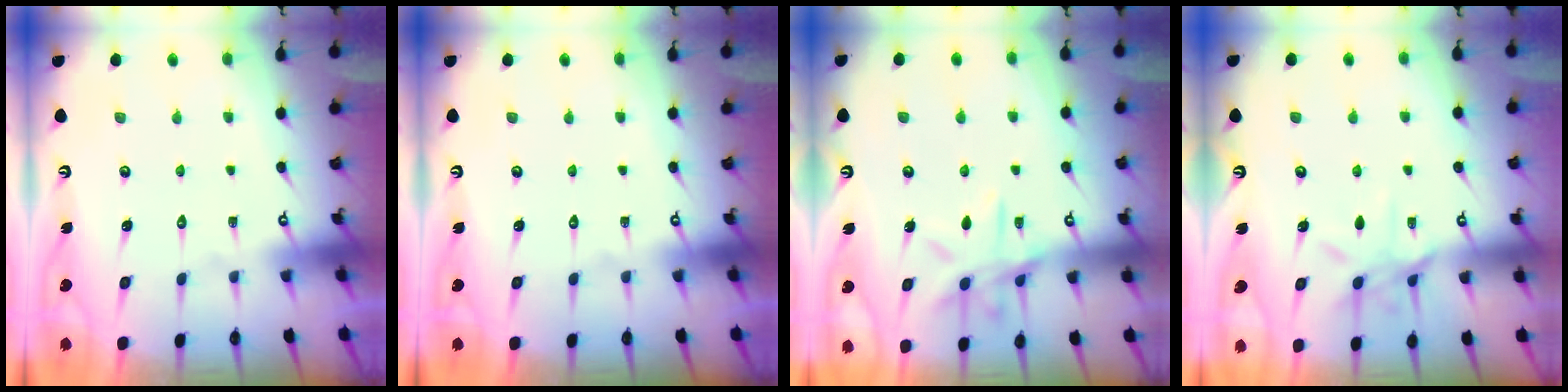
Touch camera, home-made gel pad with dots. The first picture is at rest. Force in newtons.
{"total": 0.0}
{"total": 11.5, "press": 11.5, "slide": 0.9}
{"total": 9.0, "press": 9.0, "slide": 0.6}